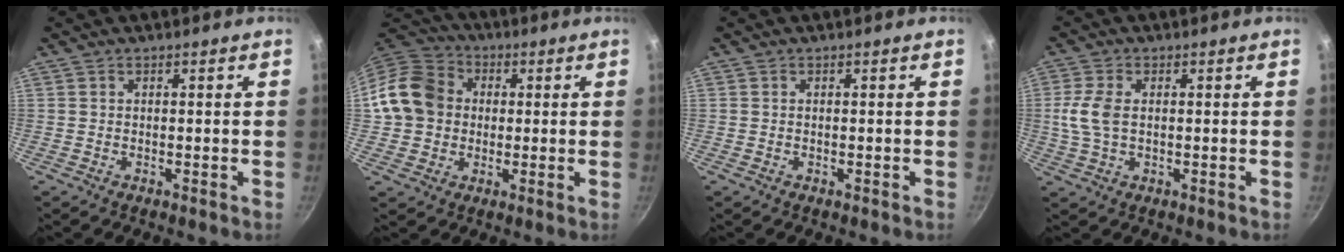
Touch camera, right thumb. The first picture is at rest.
{"total": 13.4, "force": [1.1, 11.7, 6.6], "torque": [-0.098, 0.028, 0.007]}
{"total": 0.0}
{"total": 6.1, "force": [0.5, 3.5, 5.0], "torque": [-0.111, 0.004, 0.008]}